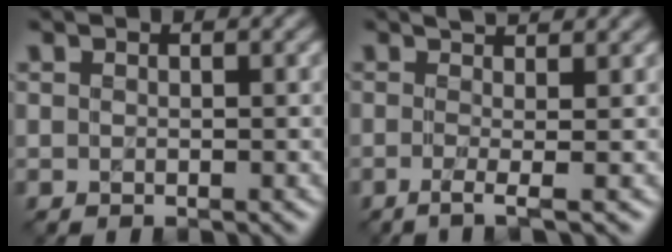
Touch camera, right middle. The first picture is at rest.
{"total": 3.8, "force": [0.1, 1.0, 3.6], "torque": [-0.044, 0.006, -0.014]}